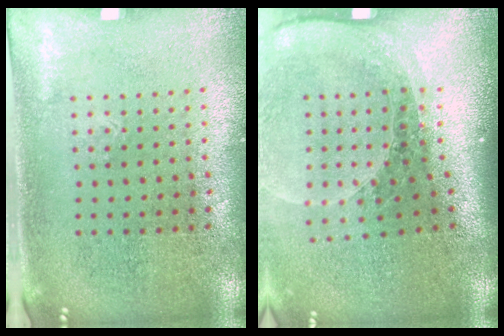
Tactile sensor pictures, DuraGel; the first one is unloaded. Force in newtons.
{"total": 1.9, "press": 1.6, "slide": 1.0}